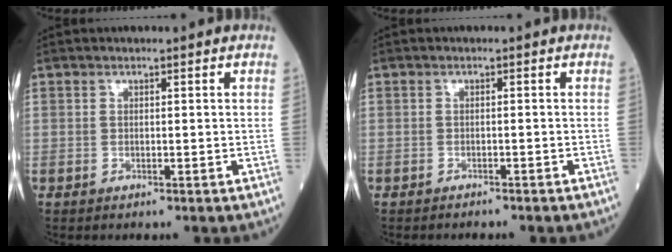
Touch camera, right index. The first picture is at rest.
{"total": 2.3, "force": [-2.1, 0.2, 0.8], "torque": [-0.015, -0.002, -0.023]}